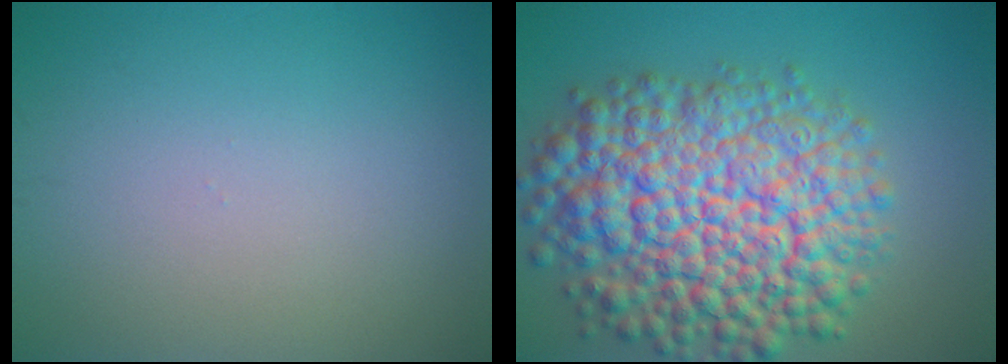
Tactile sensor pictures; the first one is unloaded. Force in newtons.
{"total": 13.4, "press": 13.4, "slide": 0.5}